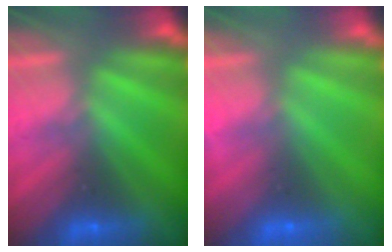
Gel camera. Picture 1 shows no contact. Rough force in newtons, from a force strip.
{"total": 7.6}